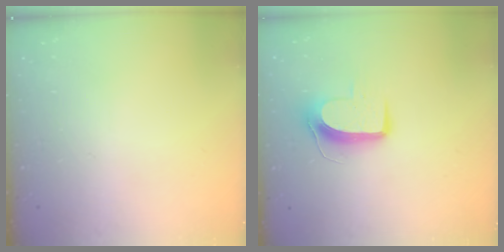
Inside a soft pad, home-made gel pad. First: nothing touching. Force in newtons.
{"total": 9.4, "press": 9.4, "slide": 0.3}